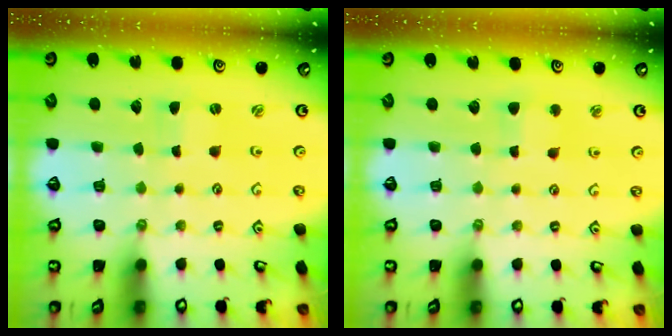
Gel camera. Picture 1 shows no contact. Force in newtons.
{"total": 2.8, "press": 2.7, "slide": 0.4}